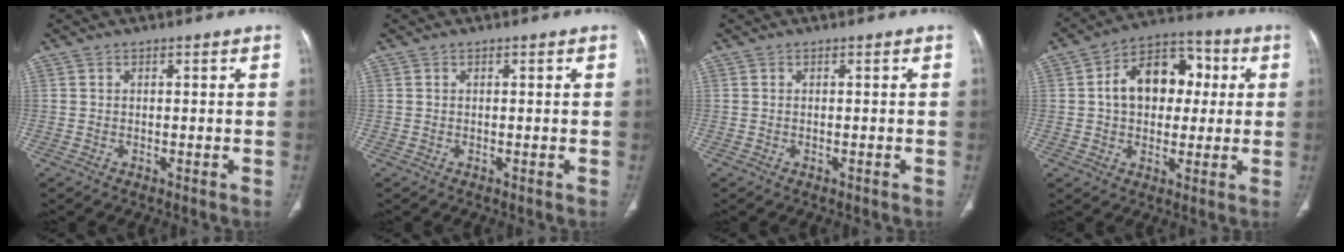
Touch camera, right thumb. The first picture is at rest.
{"total": 0.0}
{"total": 0.0}
{"total": 14.5, "force": [1.9, 10.2, 10.1], "torque": [-0.120, 0.024, 0.021]}